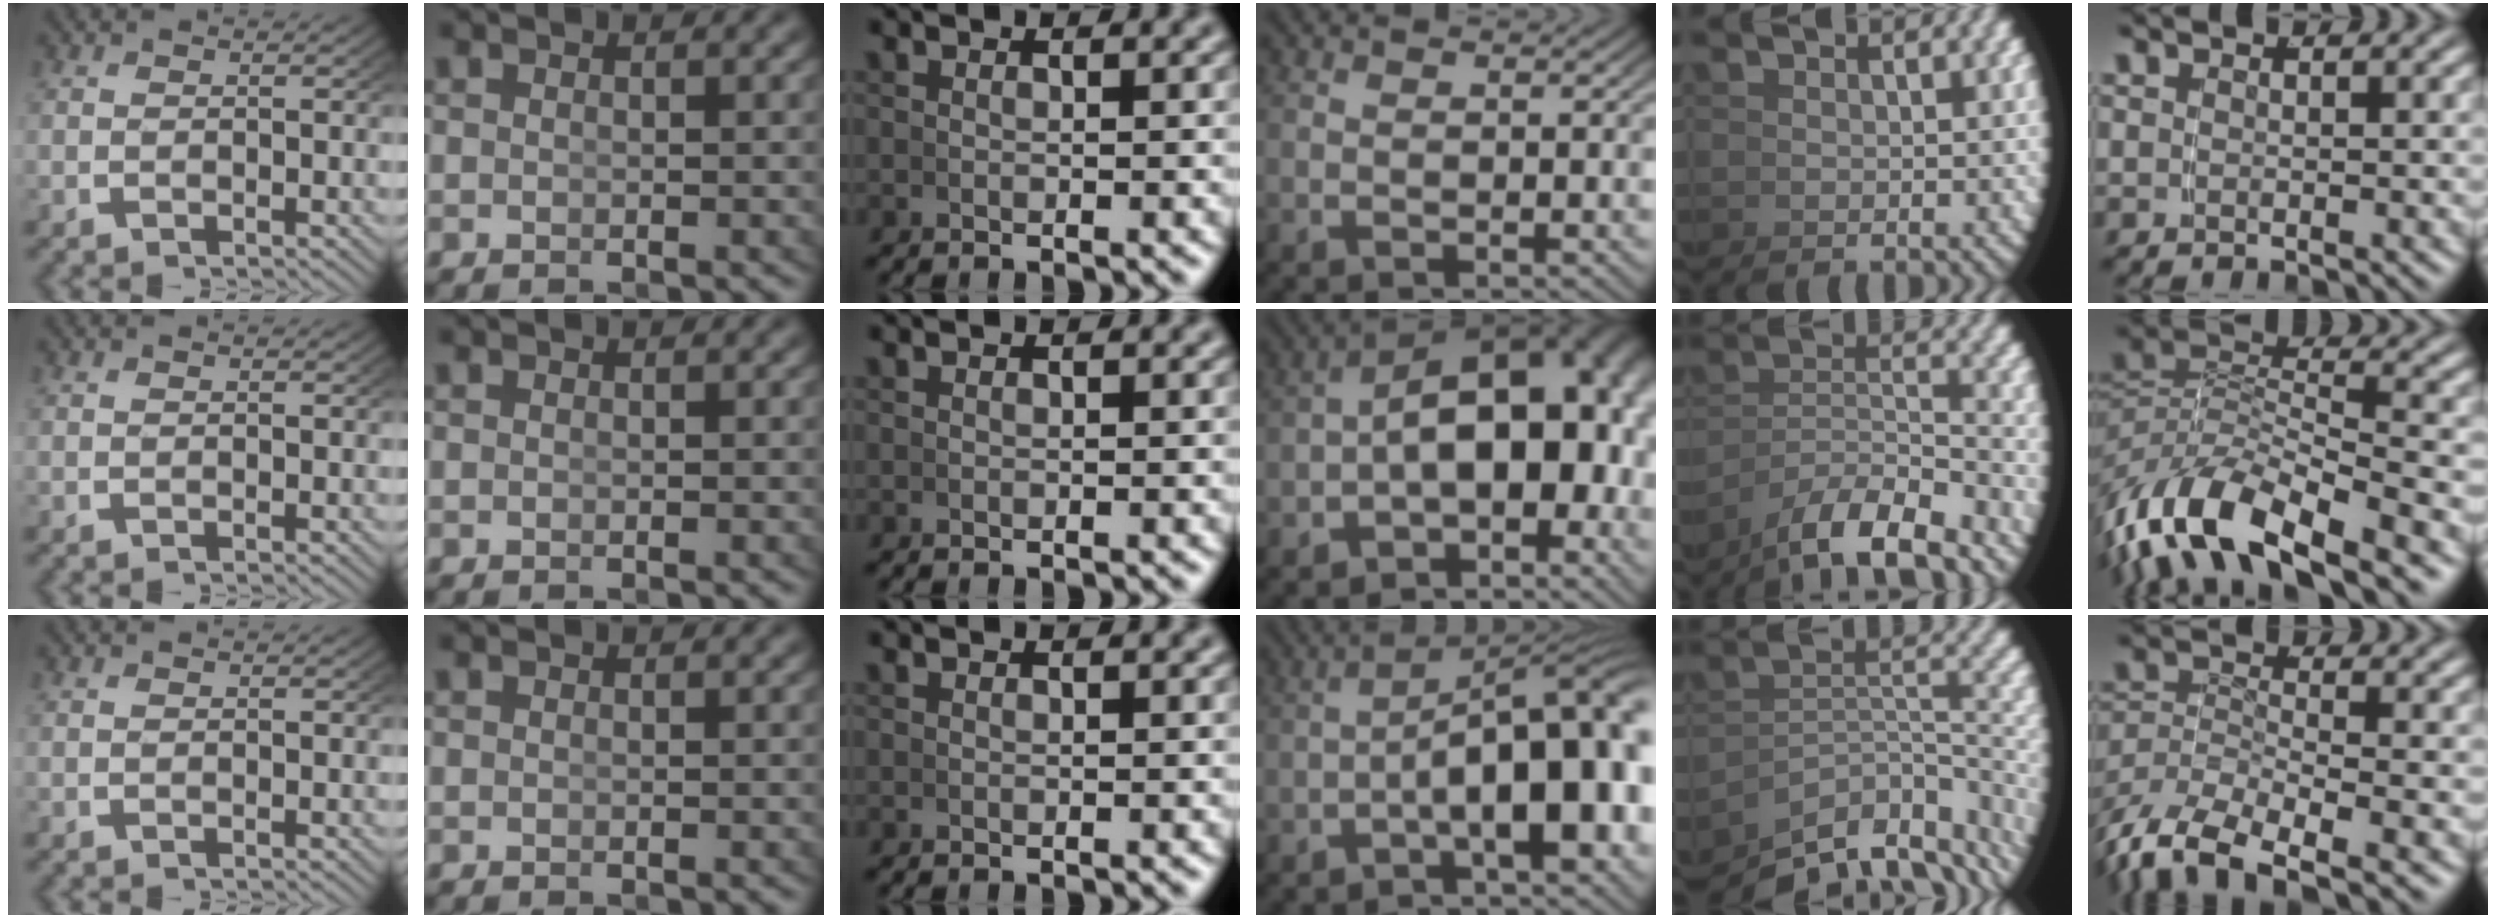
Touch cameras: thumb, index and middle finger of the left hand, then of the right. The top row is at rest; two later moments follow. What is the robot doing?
{"motion": "grasp_and_lifting", "object": "whiteboard"}